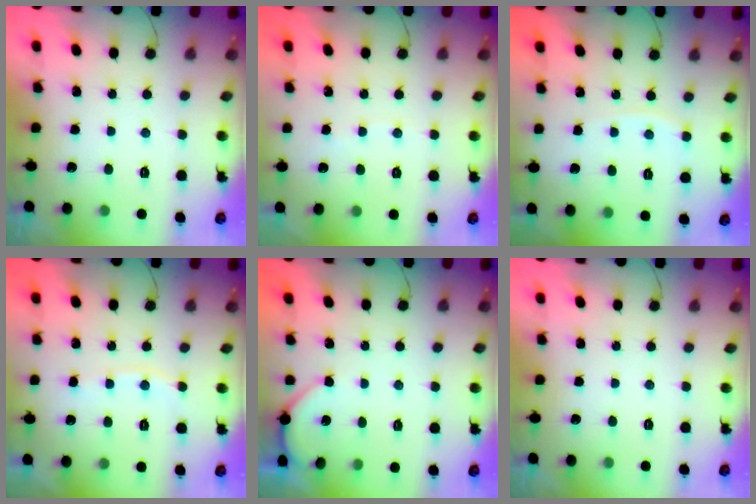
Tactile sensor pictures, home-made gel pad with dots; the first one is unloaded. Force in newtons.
{"total": 2.6, "press": 2.6, "slide": 0.3}
{"total": 2.3, "press": 2.3, "slide": 0.3}
{"total": 3.7, "press": 3.6, "slide": 0.6}
{"total": 2.3, "press": 2.2, "slide": 0.4}
{"total": 0.0}